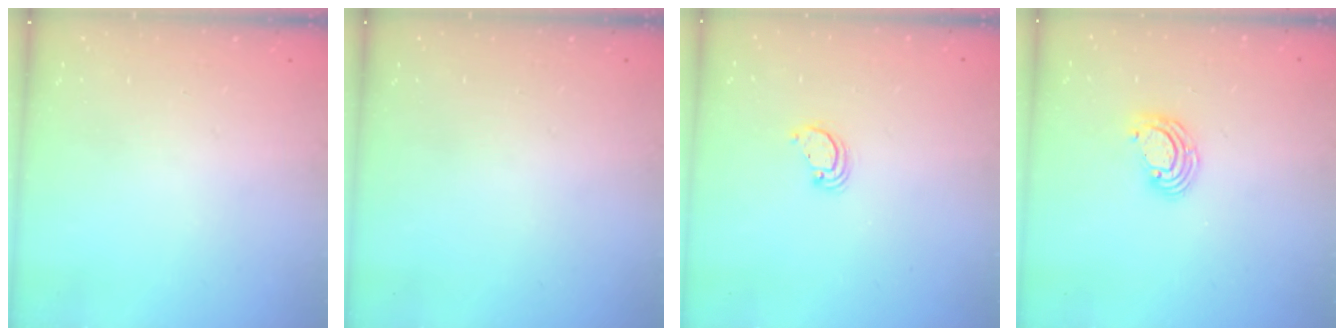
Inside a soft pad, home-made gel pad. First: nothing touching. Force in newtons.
{"total": 0.0}
{"total": 2.9, "press": 2.9, "slide": 0.1}
{"total": 6.5, "press": 6.5, "slide": 0.6}